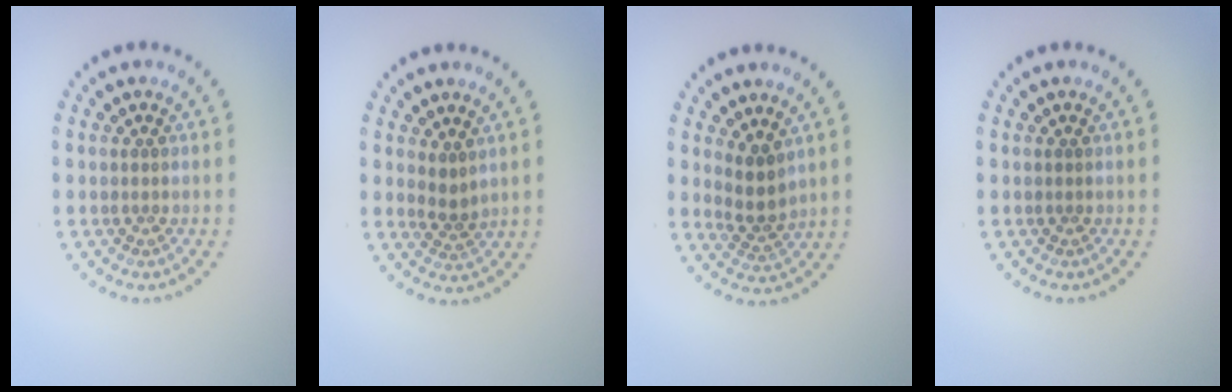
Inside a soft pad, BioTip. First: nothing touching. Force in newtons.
{"total": 1.6, "press": 1.2, "slide": 1.0}
{"total": 2.6, "press": 2.0, "slide": 1.7}
{"total": 0.0}